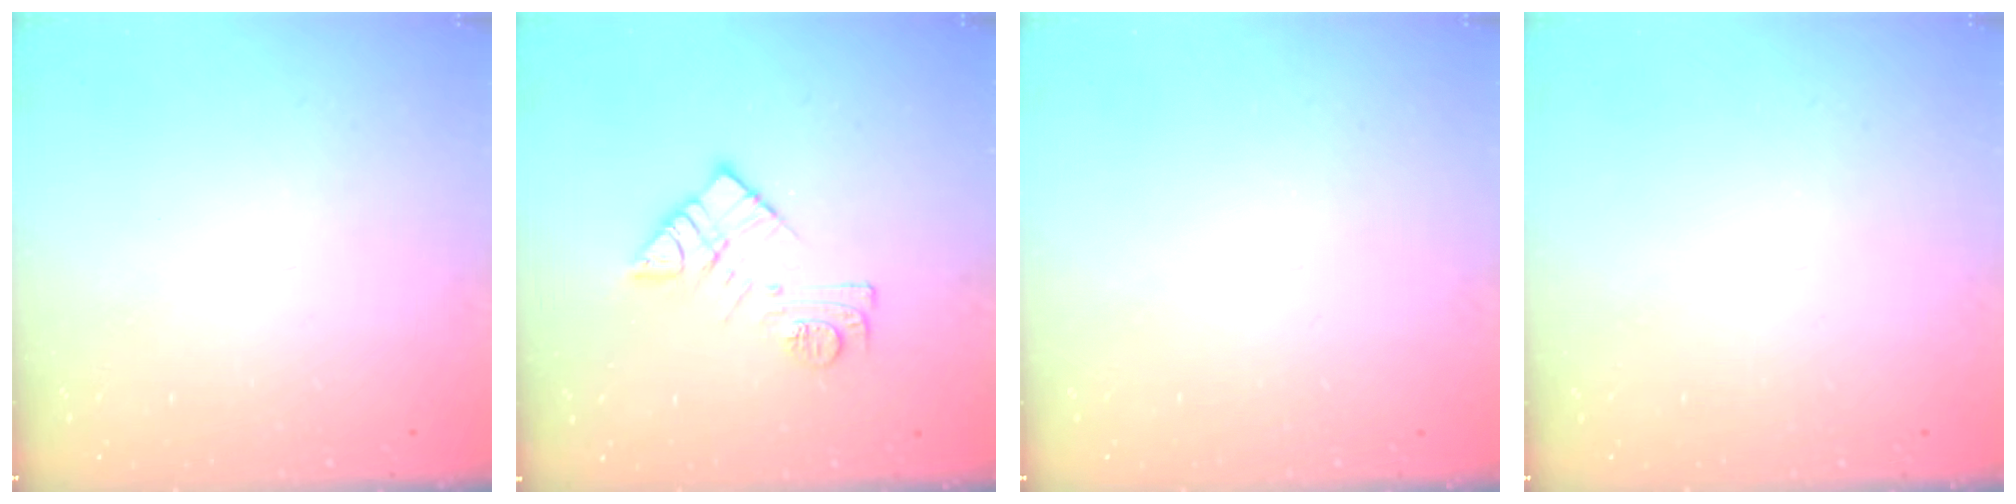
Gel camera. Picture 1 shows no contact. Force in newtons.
{"total": 11.3, "press": 11.3, "slide": 0.4}
{"total": 0.0}
{"total": 0.0}